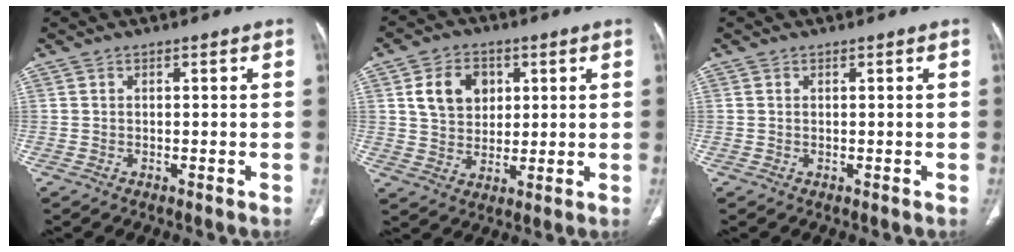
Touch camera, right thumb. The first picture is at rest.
{"total": 9.3, "force": [2.9, 7.2, 5.1], "torque": [-0.056, -0.008, 0.055]}
{"total": 0.0}